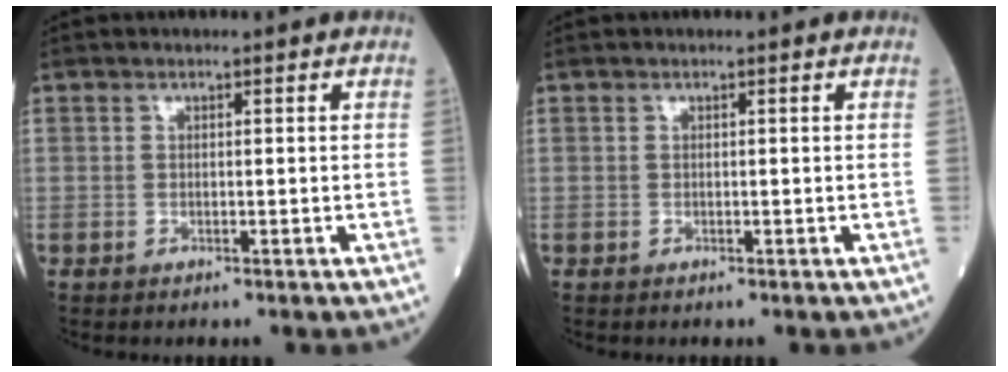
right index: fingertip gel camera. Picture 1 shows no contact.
{"total": 0.0}